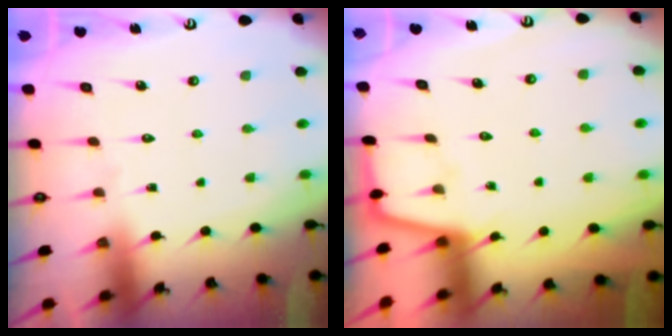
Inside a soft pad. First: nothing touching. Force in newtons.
{"total": 2.3, "press": 2.3, "slide": 0.4}